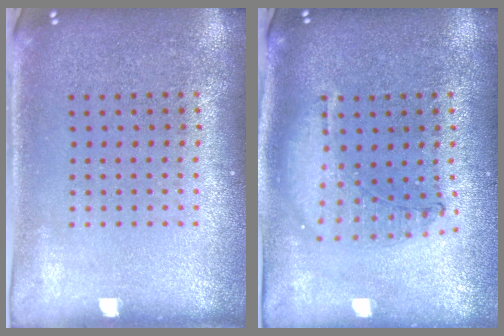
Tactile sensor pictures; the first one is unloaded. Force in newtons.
{"total": 1.1, "press": 1.0, "slide": 0.2}